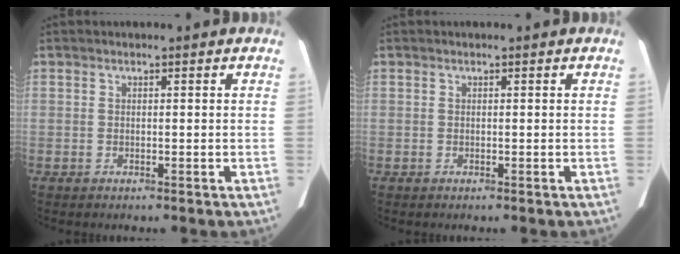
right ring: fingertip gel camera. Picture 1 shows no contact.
{"total": 0.0}